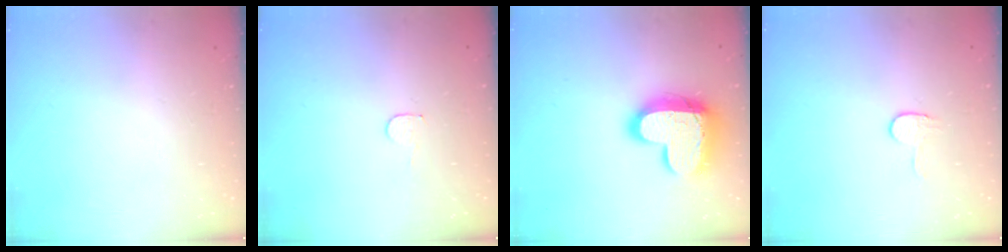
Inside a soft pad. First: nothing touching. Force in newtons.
{"total": 3.7, "press": 3.7, "slide": 0.3}
{"total": 17.1, "press": 17.0, "slide": 1.6}
{"total": 6.2, "press": 6.2, "slide": 0.5}